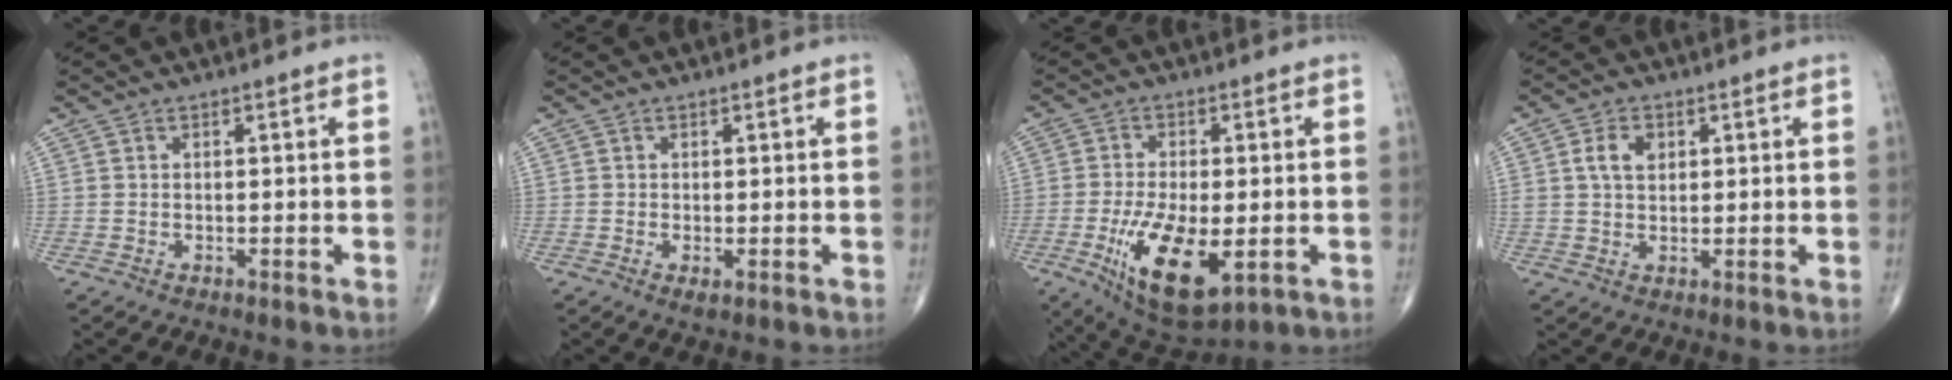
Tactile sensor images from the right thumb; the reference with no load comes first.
{"total": 1.4, "force": [-0.4, 0.7, 1.1], "torque": [-0.022, -0.004, -0.006]}
{"total": 14.6, "force": [-4.3, 6.4, 12.4], "torque": [-0.218, -0.013, -0.056]}
{"total": 5.2, "force": [1.8, 3.3, 3.5], "torque": [-0.059, -0.003, 0.035]}